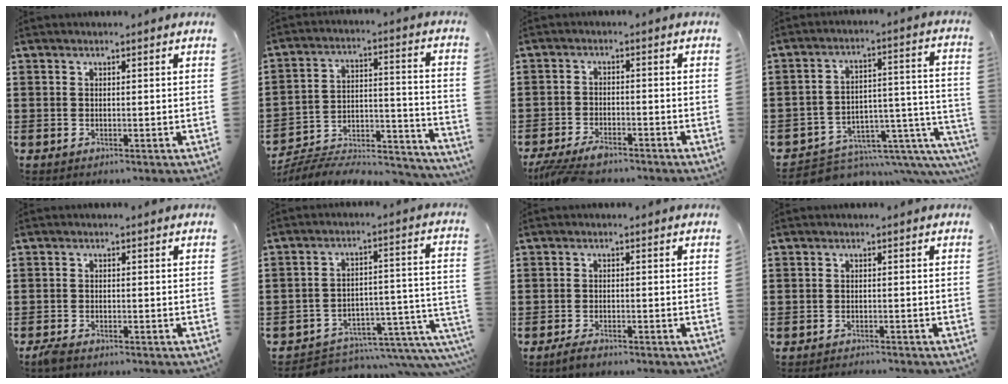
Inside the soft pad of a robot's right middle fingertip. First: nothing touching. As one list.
[{"total": 5.5, "force": [-5.3, 1.1, 1.0], "torque": [-0.019, -0.002, -0.108]}, {"total": 4.0, "force": [-3.6, 0.7, 1.7], "torque": [-0.050, -0.009, -0.075]}, {"total": 6.1, "force": [-5.2, 2.6, 2.0], "torque": [-0.032, -0.005, -0.090]}, {"total": 1.3, "force": [-1.1, 0.1, 0.7], "torque": [-0.023, -0.006, -0.023]}, {"total": 5.0, "force": [-4.1, 1.8, 2.2], "torque": [-0.037, -0.004, -0.076]}, {"total": 1.6, "force": [-1.3, 0.4, 0.8], "torque": [-0.016, 0.001, -0.025]}, {"total": 0.8, "force": [-0.8, -0.2, 0.1], "torque": [-0.005, -0.002, -0.016]}]